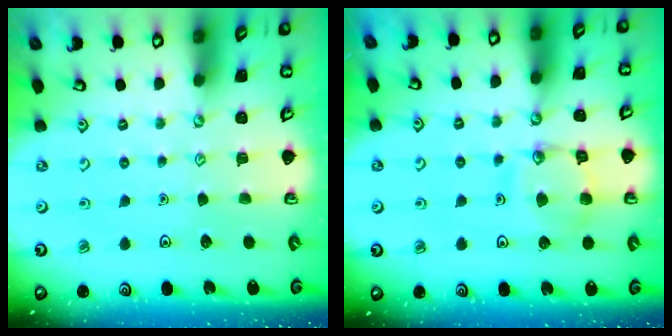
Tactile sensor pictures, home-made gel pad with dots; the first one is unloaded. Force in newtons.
{"total": 13.3, "press": 13.2, "slide": 1.2}